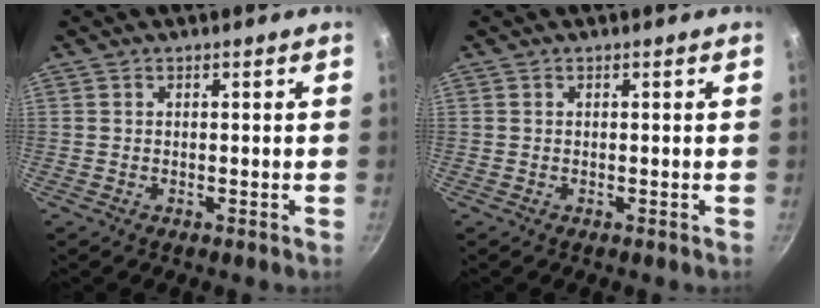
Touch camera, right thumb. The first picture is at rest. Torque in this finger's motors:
{"motor_torque": [0.00, 0.00, 0.14, 0.05, 0.03]}